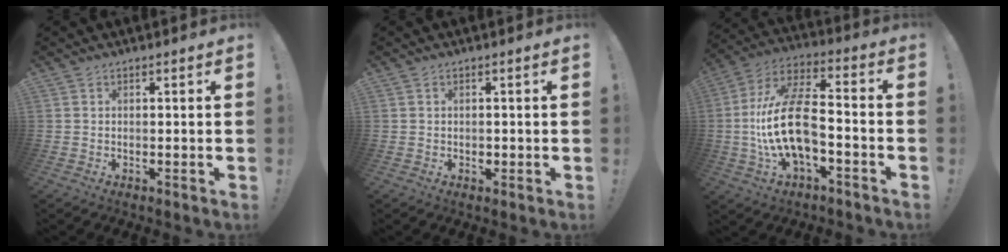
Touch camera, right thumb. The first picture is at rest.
{"total": 0.8, "force": [-0.3, 0.7, 0.3], "torque": [-0.004, 0.002, -0.006]}
{"total": 18.4, "force": [-3.7, 8.4, 15.9], "torque": [-0.311, 0.026, -0.061]}